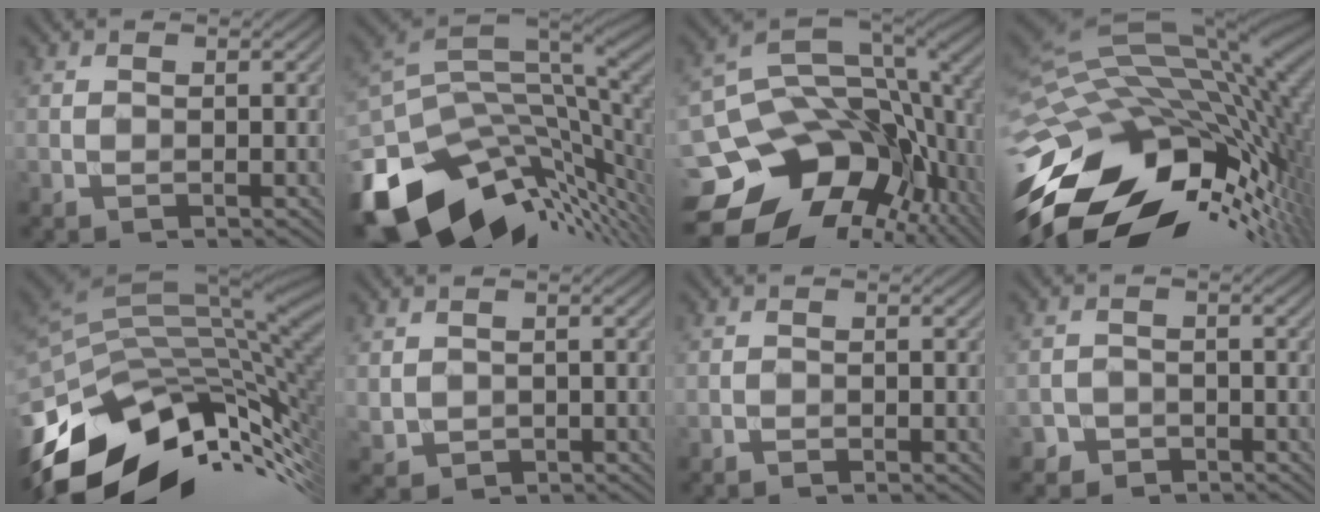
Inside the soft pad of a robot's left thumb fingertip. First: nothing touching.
{"total": 15.7, "force": [-7.2, 7.2, 11.9], "torque": [-0.258, -0.019, -0.124]}
{"total": 18.2, "force": [-5.8, 12.8, 11.6], "torque": [-0.234, -0.016, -0.071]}
{"total": 18.9, "force": [-6.5, 10.8, 14.1], "torque": [-0.306, -0.034, -0.102]}
{"total": 15.8, "force": [-8.4, 8.1, 10.6], "torque": [-0.231, -0.021, -0.148]}
{"total": 1.1, "force": [0.3, 1.0, 0.2], "torque": [-0.014, -0.003, 0.013]}
{"total": 0.7, "force": [-0.7, -0.1, 0.0], "torque": [-0.001, 0.002, -0.013]}
{"total": 1.9, "force": [-1.6, 0.9, -0.4], "torque": [0.011, 0.005, -0.033]}